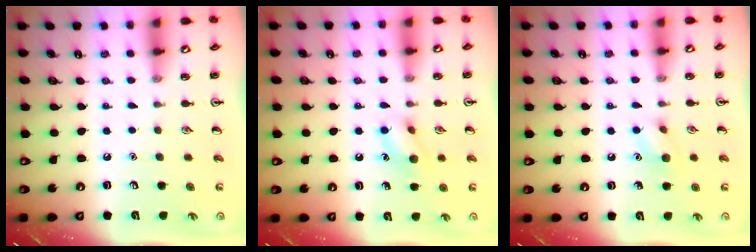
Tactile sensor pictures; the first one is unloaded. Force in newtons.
{"total": 9.5, "press": 9.5, "slide": 0.8}
{"total": 7.5, "press": 7.3, "slide": 1.5}